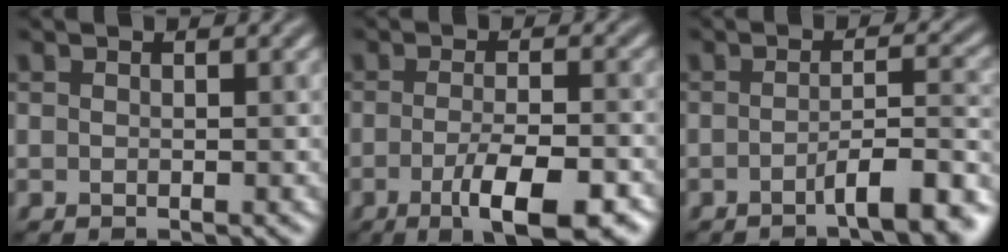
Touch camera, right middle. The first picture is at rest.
{"total": 7.1, "force": [-3.2, 1.9, 6.0], "torque": [-0.095, -0.006, -0.050]}
{"total": 6.0, "force": [-3.2, 1.3, 4.9], "torque": [-0.059, 0.011, -0.054]}